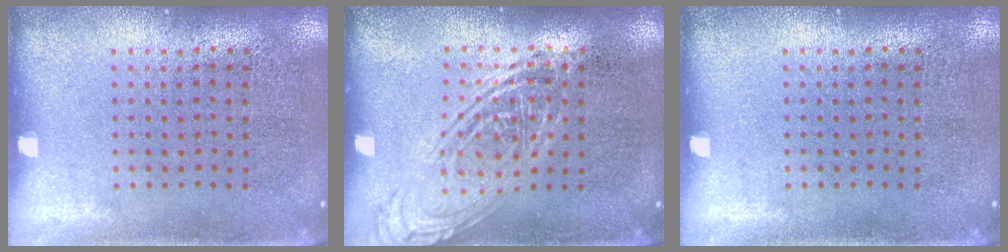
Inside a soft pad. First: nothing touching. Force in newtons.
{"total": 2.6, "press": 2.6, "slide": 0.4}
{"total": 0.0}